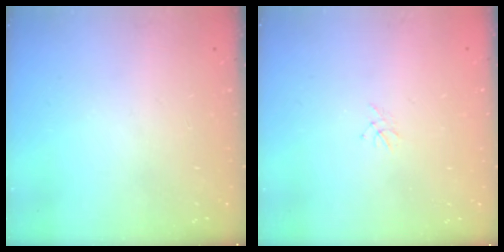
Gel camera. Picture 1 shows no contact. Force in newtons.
{"total": 1.5, "press": 1.4, "slide": 0.4}